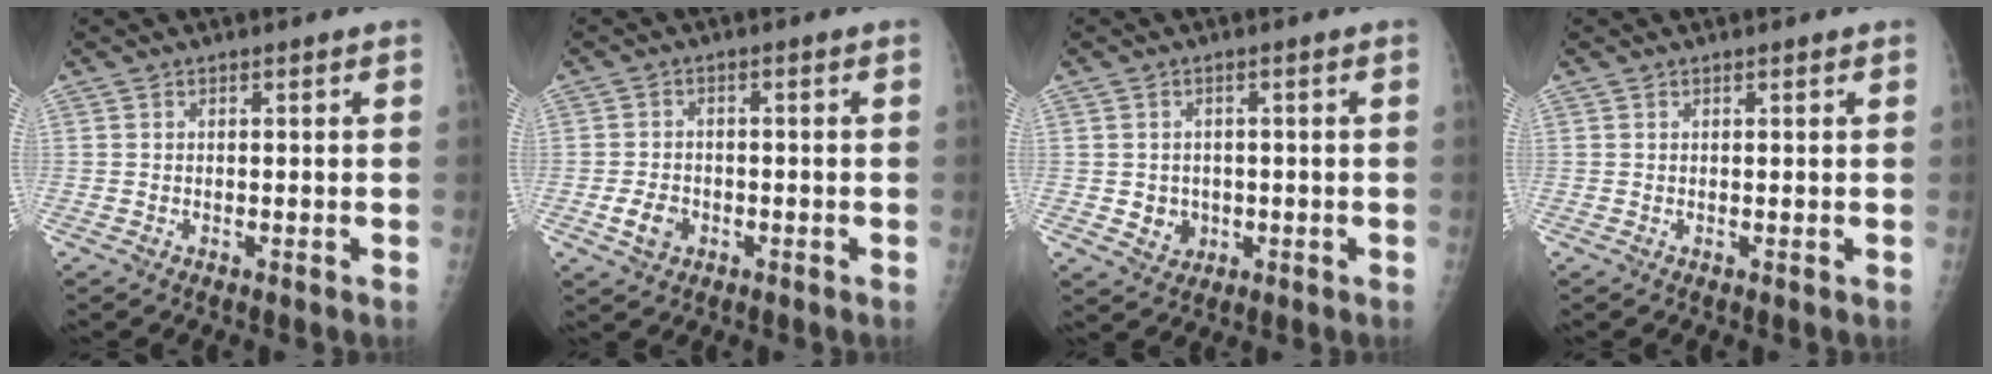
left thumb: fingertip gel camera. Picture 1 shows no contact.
{"total": 4.0, "force": [-1.5, 3.0, 2.2], "torque": [-0.034, 0.006, -0.024]}
{"total": 3.6, "force": [-0.5, 3.3, 1.4], "torque": [-0.005, 0.002, 0.002]}
{"total": 0.5, "force": [0.4, 0.1, 0.4], "torque": [-0.004, 0.000, 0.005]}